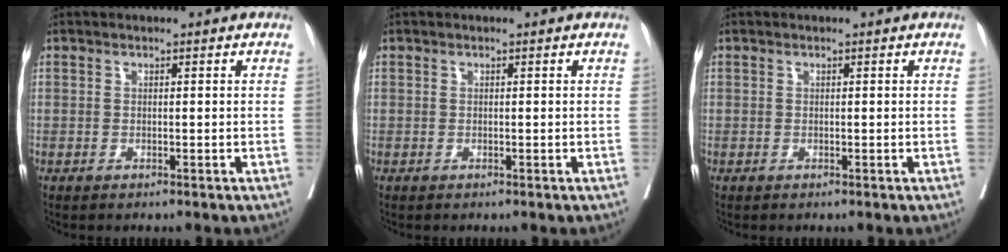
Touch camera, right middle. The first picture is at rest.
{"total": 0.0}
{"total": 0.0}